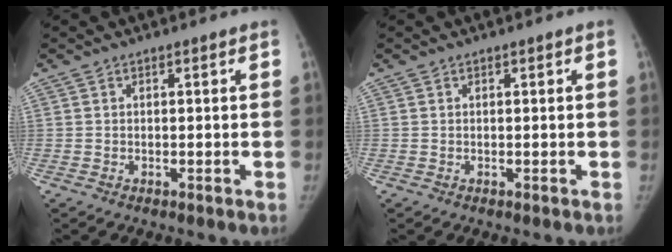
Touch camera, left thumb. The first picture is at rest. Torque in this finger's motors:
{"motor_torque": [0.06, 0.00, 0.00, -0.22, -0.02]}